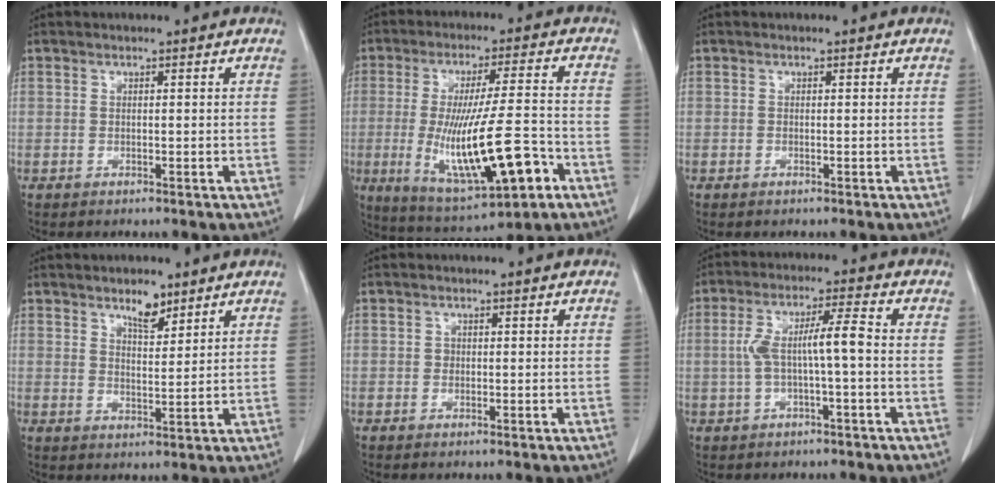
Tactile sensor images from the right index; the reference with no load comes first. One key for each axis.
{"total": 17.3, "fx": -5.1, "fy": 2.9, "fz": 16.2, "tx": -0.300, "ty": -0.018, "tz": -0.068}
{"total": 0.0}
{"total": 4.2, "fx": 3.2, "fy": 1.5, "fz": 2.4, "tx": -0.043, "ty": -0.003, "tz": 0.055}
{"total": 0.6, "fx": 0.0, "fy": 0.6, "fz": 0.2, "tx": 0.002, "ty": 0.003, "tz": 0.000}
{"total": 6.9, "fx": -0.5, "fy": 0.8, "fz": 6.8, "tx": -0.138, "ty": 0.026, "tz": -0.008}